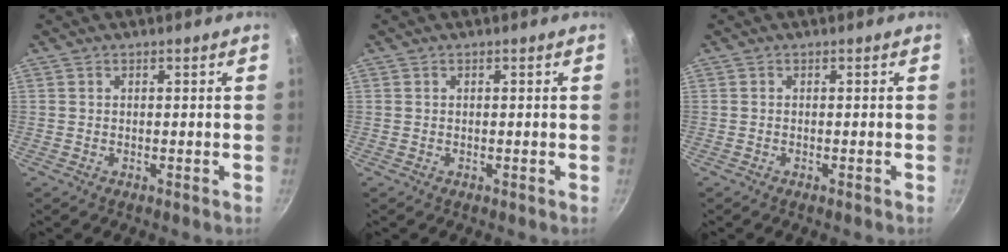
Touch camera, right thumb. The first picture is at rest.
{"total": 0.0}
{"total": 0.5, "force": [-0.4, 0.0, 0.4], "torque": [-0.010, 0.003, -0.008]}